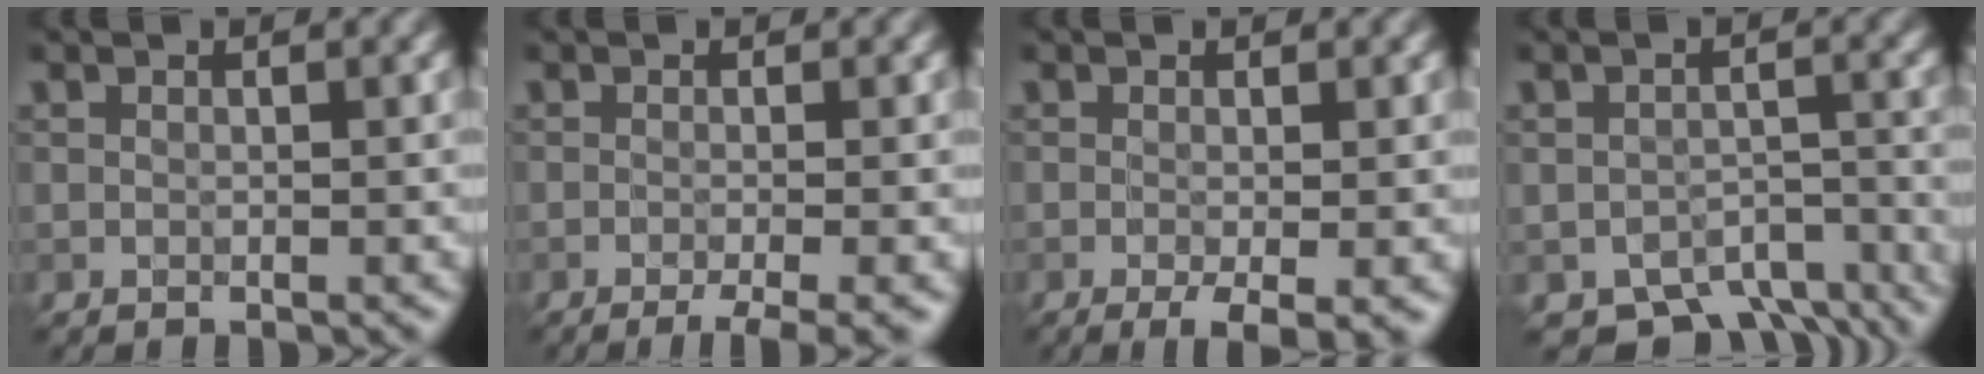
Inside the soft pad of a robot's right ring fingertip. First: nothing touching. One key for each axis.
{"total": 3.7, "fx": -2.1, "fy": 0.6, "fz": 3.0, "tx": -0.038, "ty": 0.000, "tz": -0.034}
{"total": 3.1, "fx": -1.2, "fy": 0.5, "fz": 2.9, "tx": -0.052, "ty": -0.011, "tz": -0.019}
{"total": 6.7, "fx": -5.2, "fy": 3.1, "fz": 2.9, "tx": -0.033, "ty": -0.027, "tz": -0.076}